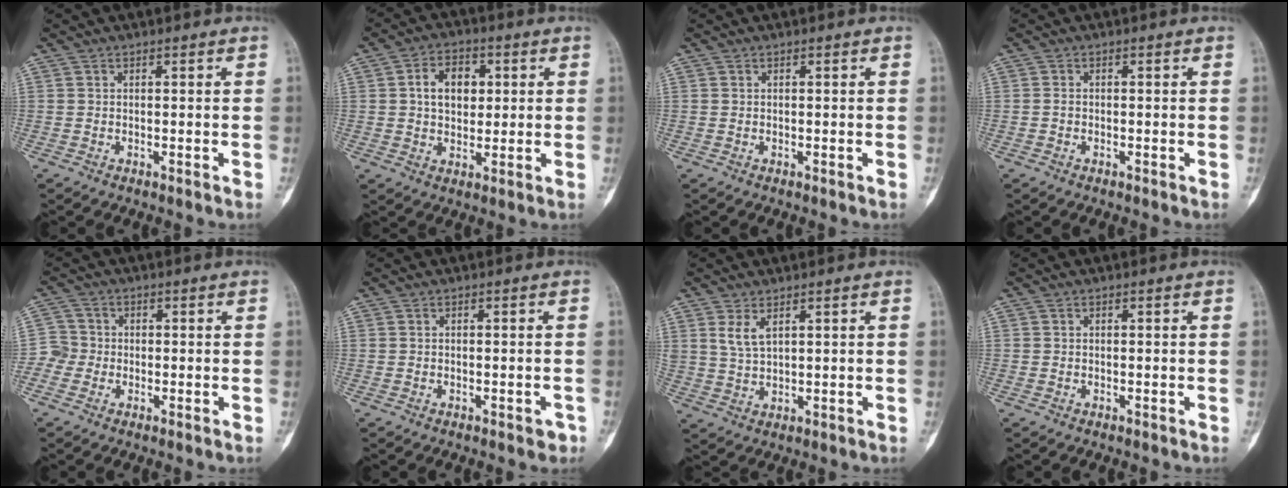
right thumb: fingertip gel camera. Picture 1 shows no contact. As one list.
[{"total": 8.2, "force": [1.6, 5.8, 5.6], "torque": [-0.063, 0.004, 0.023]}, {"total": 0.0}, {"total": 0.7, "force": [-0.3, 0.6, 0.3], "torque": [-0.002, 0.002, -0.007]}, {"total": 3.6, "force": [-0.9, 3.5, 0.3], "torque": [0.017, 0.009, -0.029]}, {"total": 1.5, "force": [-0.9, 0.8, 1.0], "torque": [-0.004, 0.005, -0.011]}, {"total": 3.8, "force": [2.0, 1.6, 2.8], "torque": [-0.056, -0.010, 0.048]}, {"total": 0.0}]